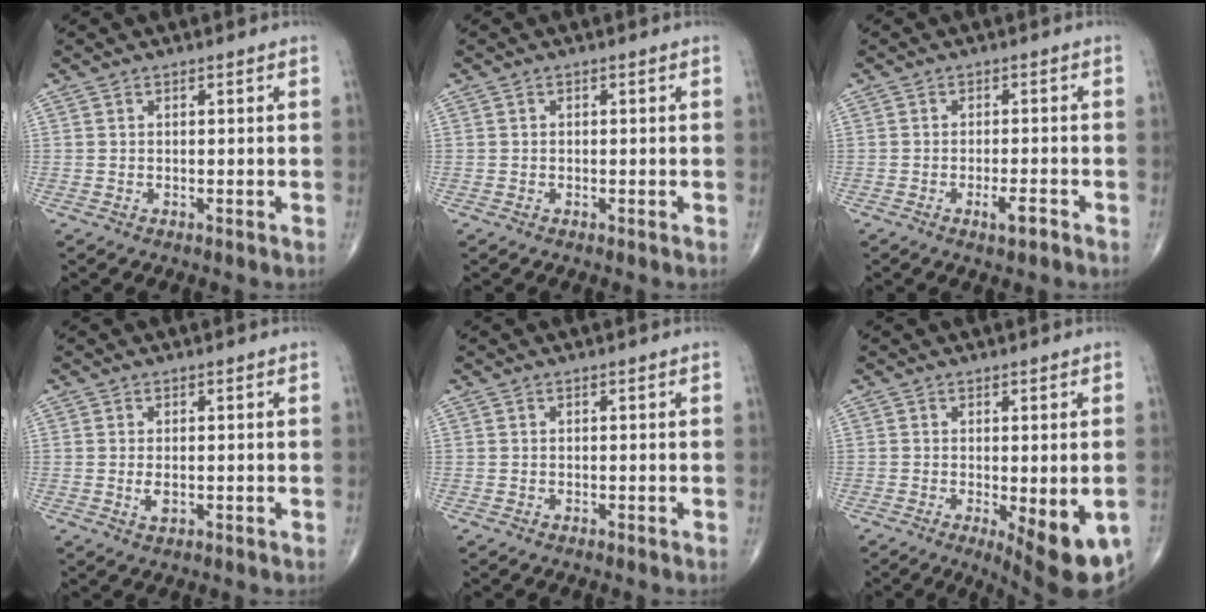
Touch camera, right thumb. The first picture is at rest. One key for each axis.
{"total": 0.0}
{"total": 3.1, "fx": -1.7, "fy": 0.7, "fz": 2.5, "tx": -0.043, "ty": 0.003, "tz": -0.030}
{"total": 2.0, "fx": -0.1, "fy": 1.0, "fz": 1.7, "tx": -0.035, "ty": -0.006, "tz": -0.001}
{"total": 0.0}
{"total": 12.3, "fx": -4.3, "fy": 3.9, "fz": 10.8, "tx": -0.116, "ty": -0.016, "tz": -0.050}